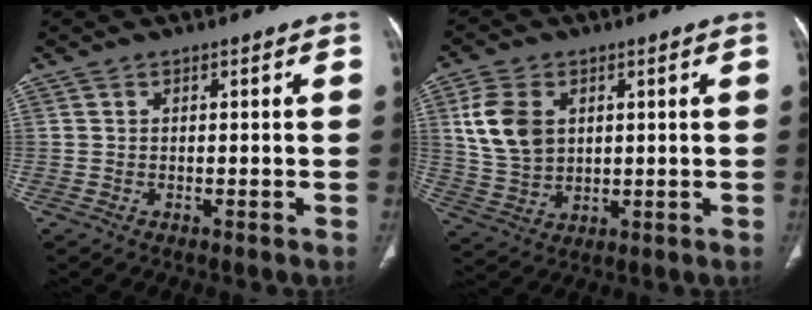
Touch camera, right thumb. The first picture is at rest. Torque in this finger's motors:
{"motor_torque": [0.31, 1.13, 0.91, 0.17, 0.13]}